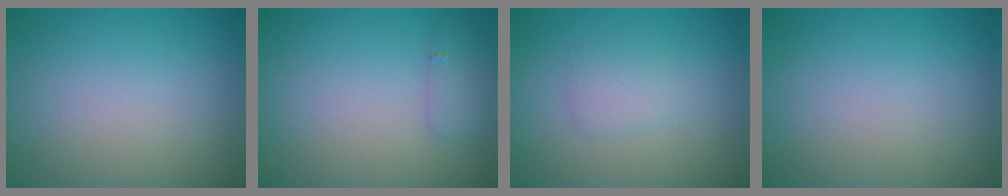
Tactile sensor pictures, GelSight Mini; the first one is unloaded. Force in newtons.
{"total": 1.4, "press": 1.4, "slide": 0.0}
{"total": 1.5, "press": 1.5, "slide": 0.1}
{"total": 0.0}